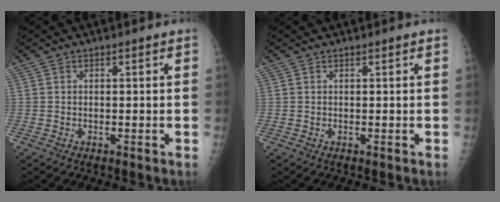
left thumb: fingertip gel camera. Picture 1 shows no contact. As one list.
[{"total": 0.0}]